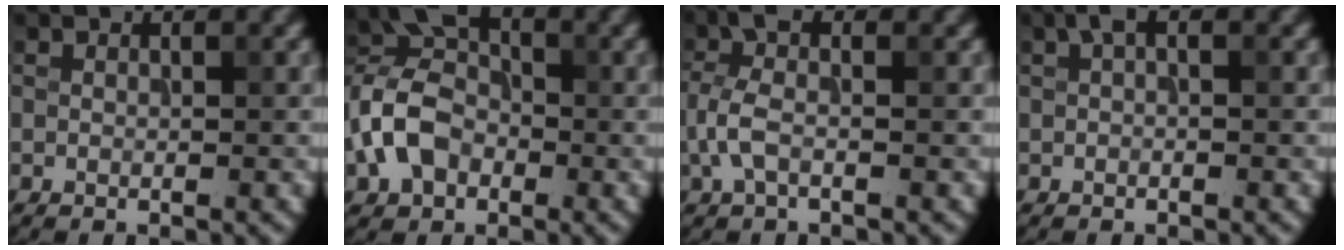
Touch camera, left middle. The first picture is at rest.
{"total": 7.1, "force": [-2.1, 5.0, 4.6], "torque": [-0.091, 0.017, -0.058]}
{"total": 3.0, "force": [-0.7, 1.3, 2.6], "torque": [-0.065, 0.008, -0.023]}
{"total": 1.2, "force": [0.4, 0.5, 1.0], "torque": [-0.019, 0.006, 0.006]}